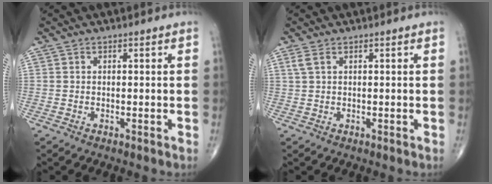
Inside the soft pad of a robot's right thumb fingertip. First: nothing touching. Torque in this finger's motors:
{"motor_torque": [-0.19, -0.19, 0.49, 0.26, 0.09]}